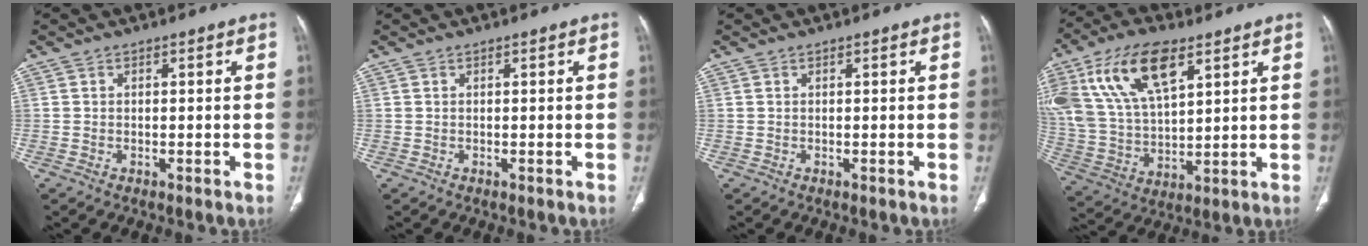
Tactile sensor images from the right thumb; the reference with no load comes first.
{"total": 0.0}
{"total": 0.0}
{"total": 19.3, "force": [9.1, 9.5, 14.1], "torque": [-0.266, -0.018, 0.176]}